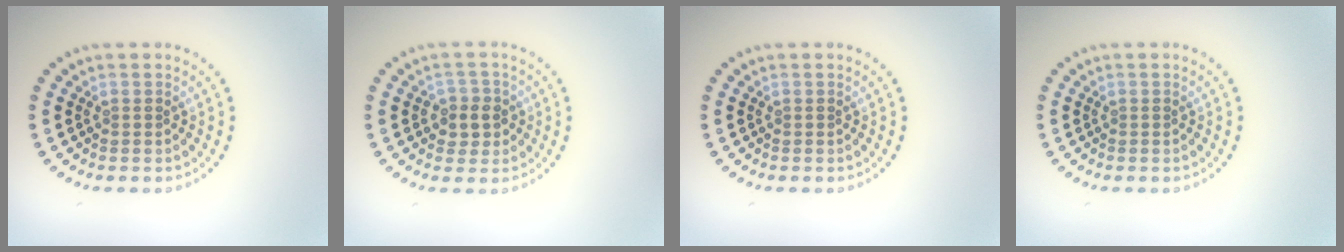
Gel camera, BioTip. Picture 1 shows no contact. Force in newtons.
{"total": 2.6, "press": 2.4, "slide": 0.9}
{"total": 0.0}
{"total": 0.0}